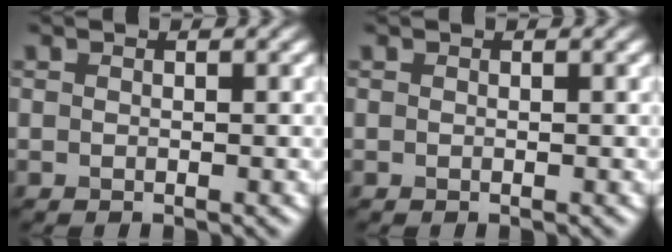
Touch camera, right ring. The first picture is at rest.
{"total": 0.0}